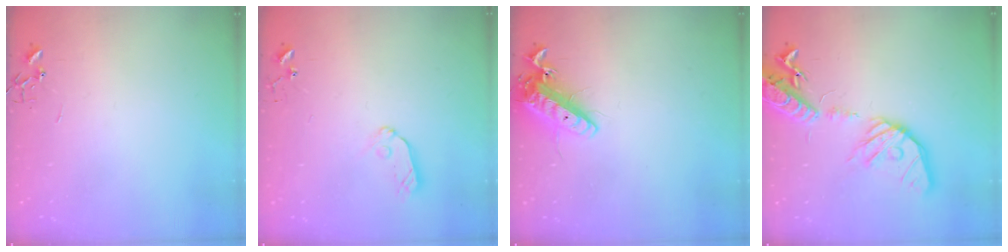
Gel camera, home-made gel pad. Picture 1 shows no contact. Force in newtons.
{"total": 7.3, "press": 7.3, "slide": 0.4}
{"total": 13.6, "press": 13.4, "slide": 2.3}
{"total": 22.7, "press": 22.4, "slide": 3.7}